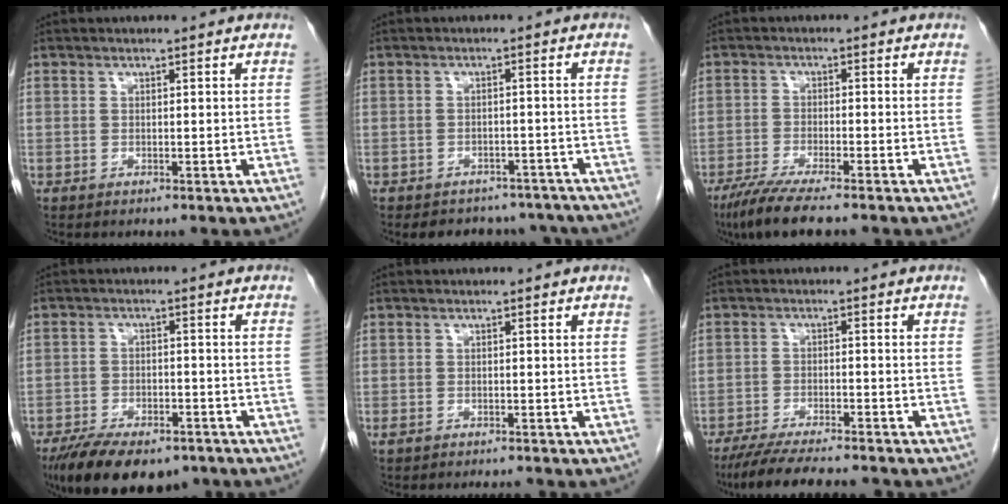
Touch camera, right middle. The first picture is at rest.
{"total": 9.2, "force": [-8.0, 4.2, 1.4], "torque": [-0.006, 0.015, -0.084]}
{"total": 7.9, "force": [-6.1, 0.4, 4.9], "torque": [-0.081, -0.020, -0.102]}
{"total": 13.7, "force": [-10.0, 5.8, 7.3], "torque": [-0.130, -0.008, -0.153]}
{"total": 2.8, "force": [-2.3, 0.9, 1.4], "torque": [-0.025, -0.003, -0.030]}
{"total": 11.8, "force": [-10.3, 1.3, 5.6], "torque": [-0.084, -0.019, -0.155]}